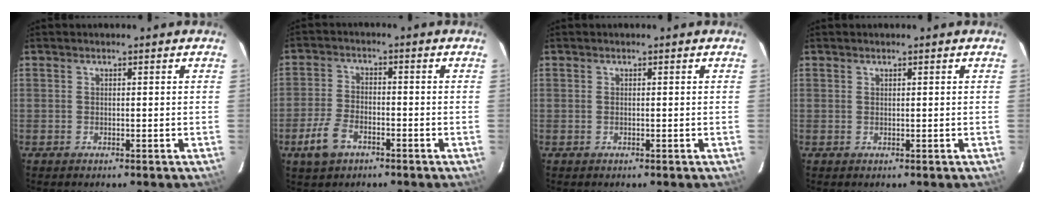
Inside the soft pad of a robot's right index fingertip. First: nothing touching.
{"total": 6.9, "force": [-3.9, 3.8, 4.1], "torque": [-0.103, 0.000, -0.073]}
{"total": 0.0}
{"total": 0.0}